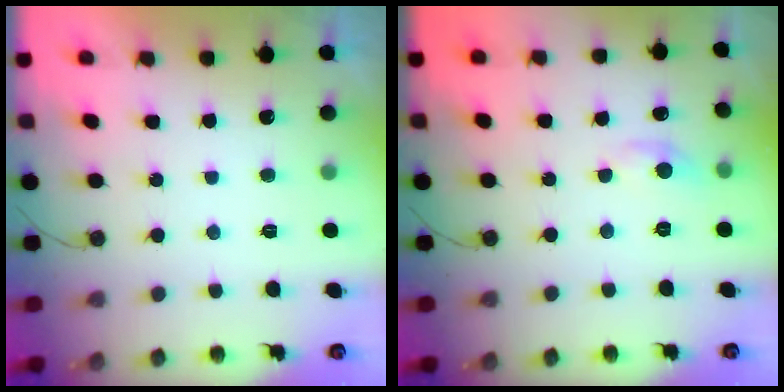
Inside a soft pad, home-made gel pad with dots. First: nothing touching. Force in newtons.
{"total": 3.0, "press": 3.0, "slide": 0.4}